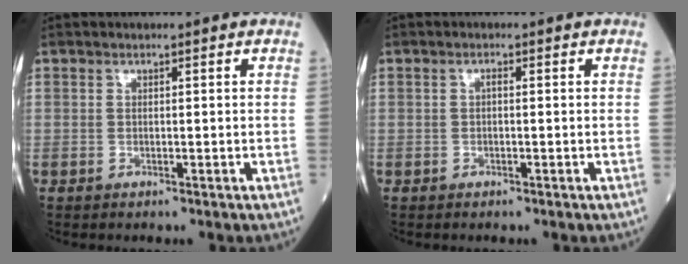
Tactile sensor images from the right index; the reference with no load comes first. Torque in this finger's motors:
{"motor_torque": [-0.01, 0.04, -0.08, 0.02]}